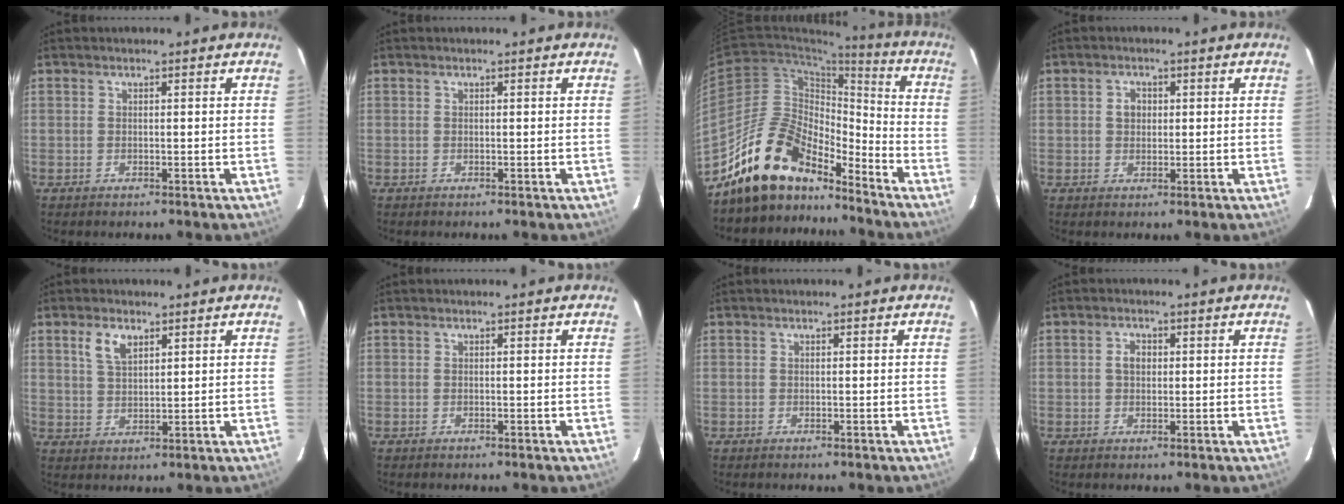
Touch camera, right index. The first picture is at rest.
{"total": 0.0}
{"total": 17.1, "force": [-14.5, 6.6, 6.4], "torque": [-0.125, 0.025, -0.250]}
{"total": 2.3, "force": [0.5, 2.0, 1.1], "torque": [-0.017, 0.007, 0.007]}
{"total": 4.6, "force": [2.6, 2.4, 3.1], "torque": [-0.059, 0.006, 0.052]}
{"total": 0.0}
{"total": 0.0}
{"total": 2.3, "force": [0.4, 1.7, 1.5], "torque": [-0.027, 0.007, 0.006]}